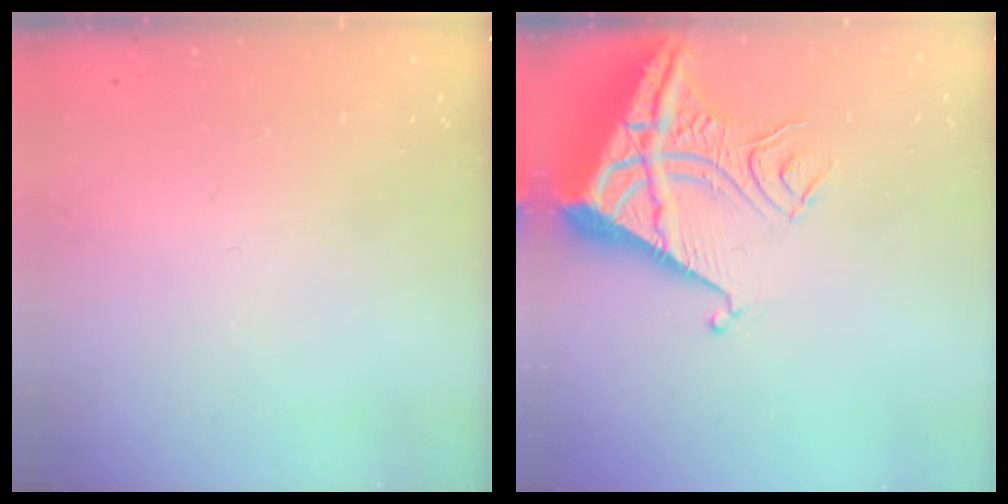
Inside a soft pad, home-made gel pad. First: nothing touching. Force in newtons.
{"total": 11.5, "press": 11.5, "slide": 1.2}